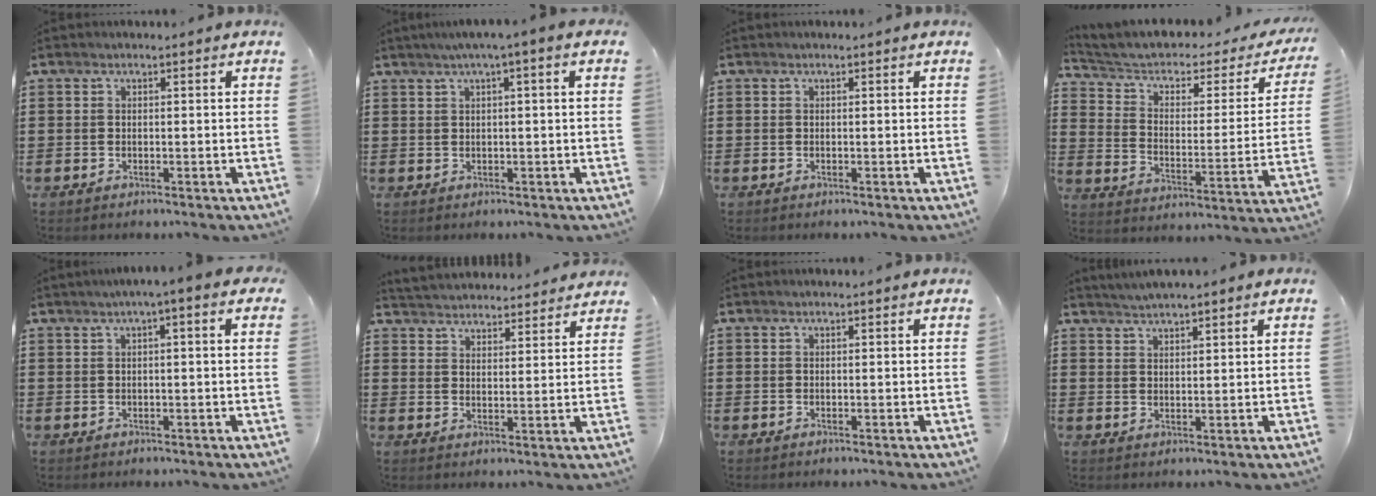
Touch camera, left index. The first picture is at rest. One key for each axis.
{"total": 2.0, "fx": 0.4, "fy": -0.2, "fz": 2.0, "tx": -0.035, "ty": -0.002, "tz": 0.006}
{"total": 0.0}
{"total": 4.3, "fx": 2.6, "fy": 2.2, "fz": 2.7, "tx": -0.069, "ty": -0.020, "tz": 0.036}
{"total": 2.4, "fx": 0.5, "fy": -0.1, "fz": 2.3, "tx": -0.041, "ty": 0.001, "tz": 0.008}
{"total": 3.7, "fx": 3.7, "fy": 0.2, "fz": -0.5, "tx": -0.008, "ty": -0.020, "tz": 0.066}
{"total": 0.0}
{"total": 2.1, "fx": 2.1, "fy": 0.0, "fz": 0.5, "tx": -0.013, "ty": 0.003, "tz": 0.039}